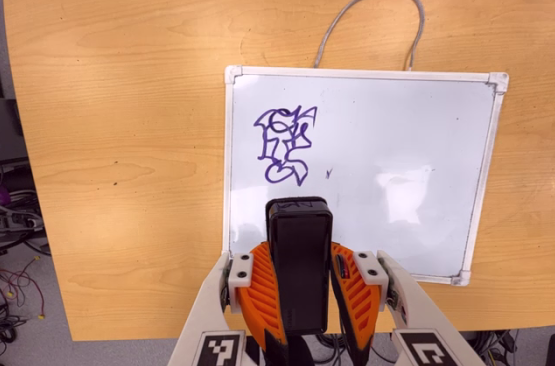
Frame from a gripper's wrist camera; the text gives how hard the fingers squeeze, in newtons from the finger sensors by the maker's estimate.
{"total": 8.2, "left": 6.9, "right": 9.5}